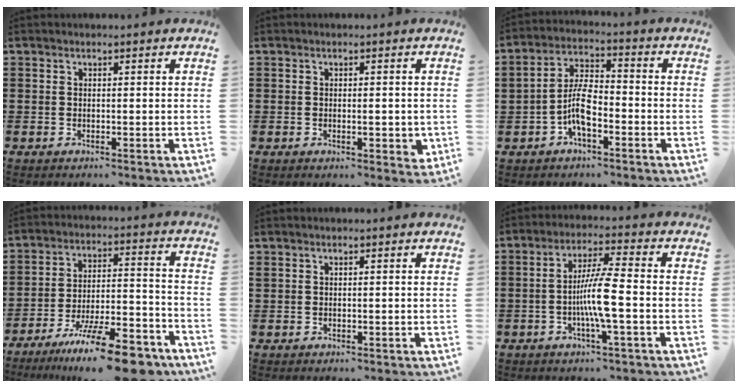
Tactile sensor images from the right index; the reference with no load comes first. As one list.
[{"total": 2.7, "force": [-0.2, 0.9, 2.6], "torque": [-0.039, -0.003, -0.003]}, {"total": 6.8, "force": [-2.4, 2.9, 5.7], "torque": [-0.117, 0.006, -0.048]}, {"total": 13.7, "force": [-10.9, 2.0, 8.1], "torque": [-0.126, 0.041, -0.197]}, {"total": 0.0}, {"total": 7.4, "force": [-1.7, 0.1, 7.1], "torque": [-0.138, -0.011, -0.038]}]